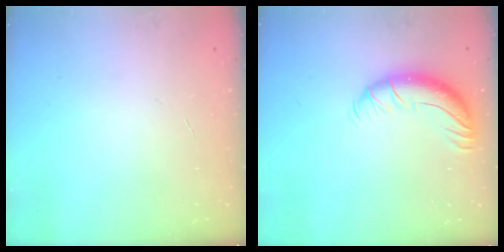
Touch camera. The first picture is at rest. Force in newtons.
{"total": 10.9, "press": 10.5, "slide": 3.0}